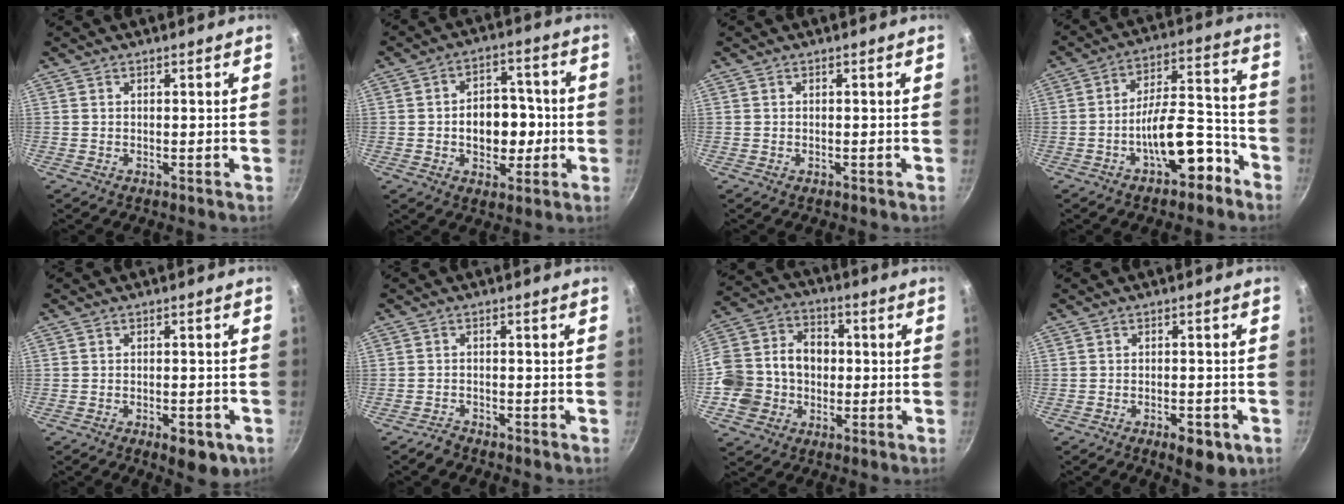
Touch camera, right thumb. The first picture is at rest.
{"total": 10.8, "force": [-1.2, 7.7, 7.4], "torque": [-0.069, 0.015, -0.020]}
{"total": 0.0}
{"total": 13.0, "force": [-6.6, 5.5, 9.8], "torque": [-0.113, 0.076, -0.095]}
{"total": 6.0, "force": [-2.9, 2.8, 4.5], "torque": [-0.047, 0.016, -0.030]}
{"total": 1.9, "force": [-1.8, 0.6, 0.1], "torque": [0.001, 0.021, -0.034]}
{"total": 16.0, "force": [-2.0, 13.6, 8.2], "torque": [-0.147, 0.039, -0.041]}
{"total": 5.9, "force": [-2.9, 2.4, 4.5], "torque": [-0.056, 0.017, -0.035]}